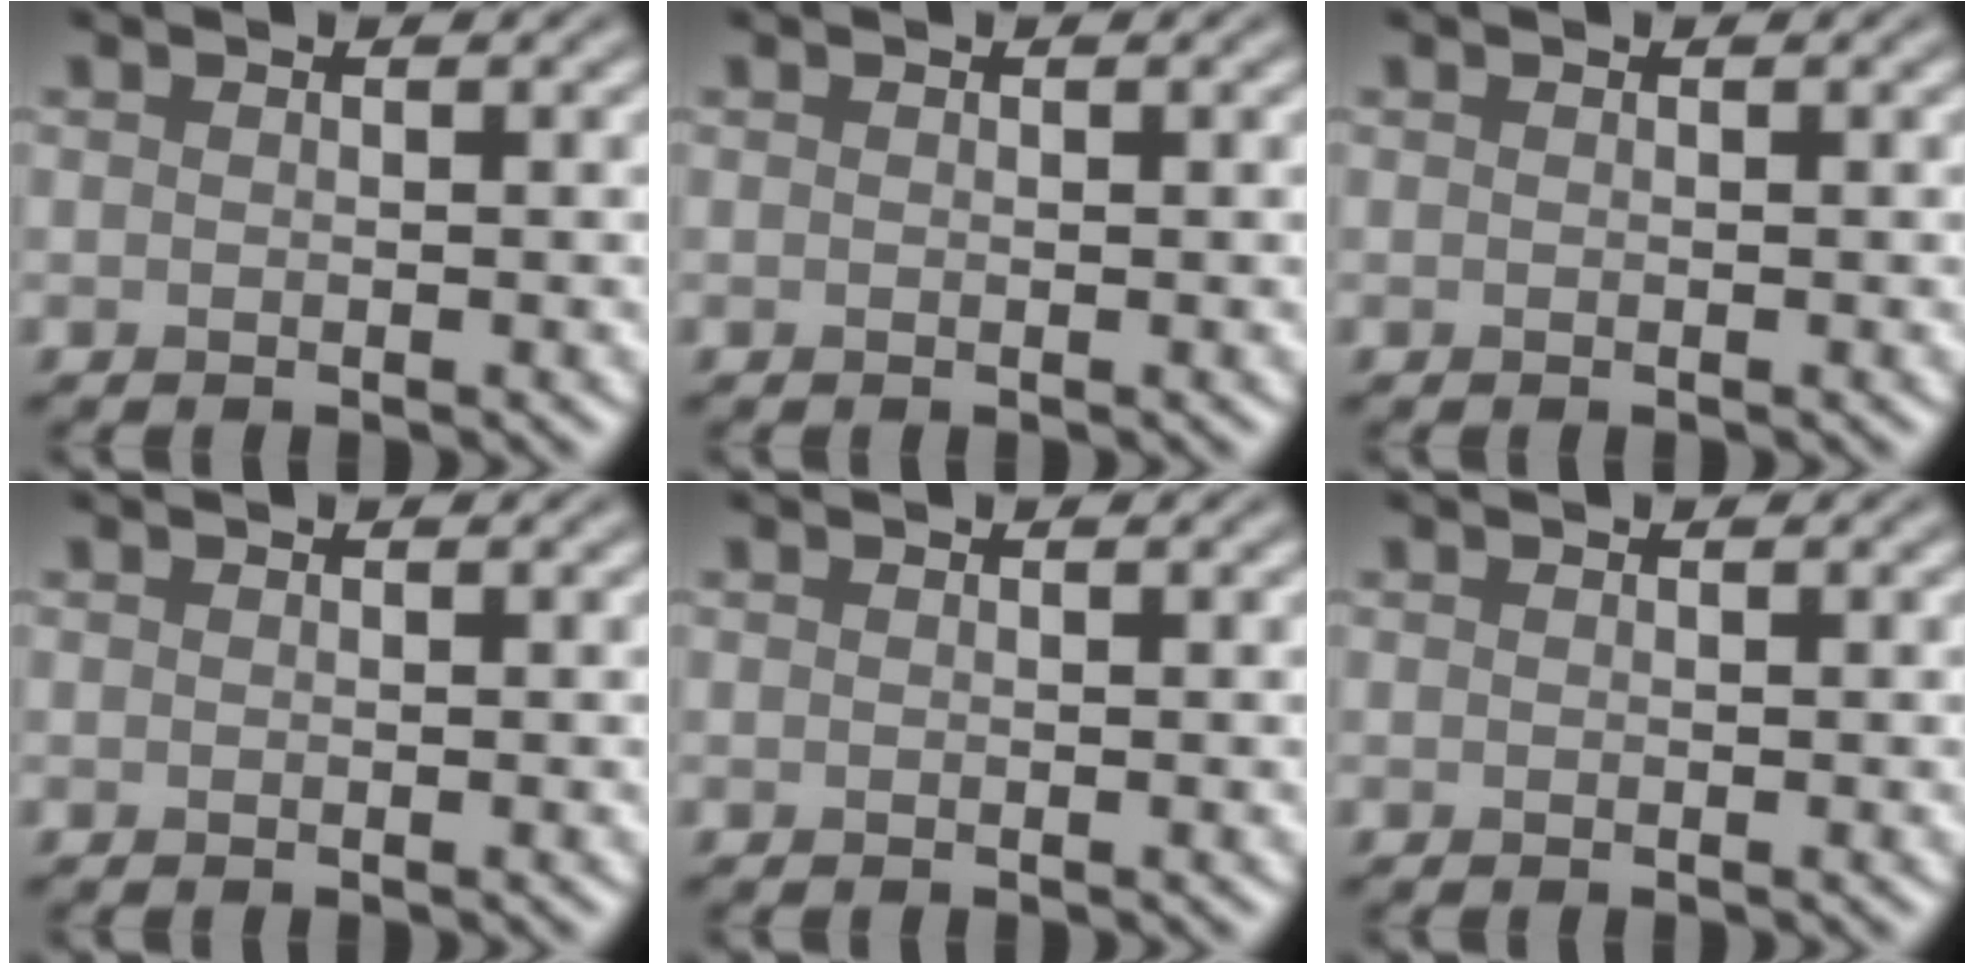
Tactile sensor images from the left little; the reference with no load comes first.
{"total": 0.0}
{"total": 0.0}
{"total": 0.0}
{"total": 0.0}
{"total": 0.0}